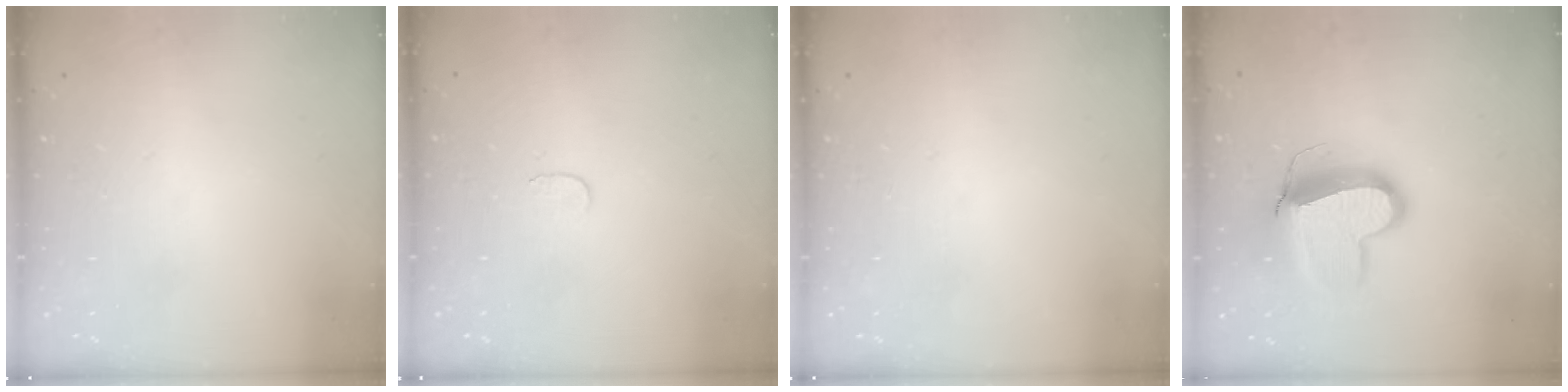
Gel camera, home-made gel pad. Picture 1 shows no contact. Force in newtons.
{"total": 3.0, "press": 3.0, "slide": 0.3}
{"total": 0.0}
{"total": 14.4, "press": 14.3, "slide": 1.6}